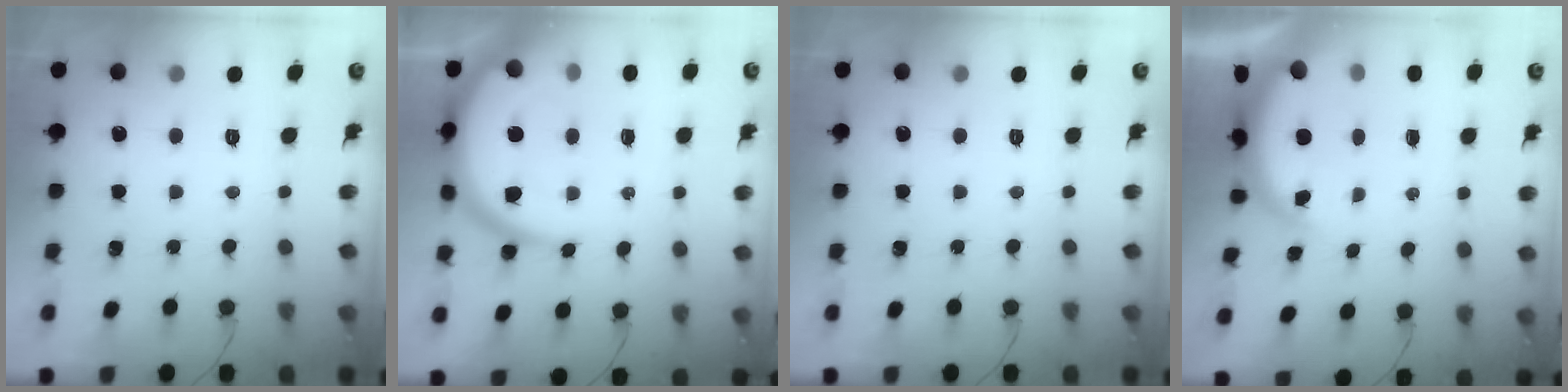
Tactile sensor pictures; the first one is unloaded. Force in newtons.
{"total": 14.1, "press": 14.1, "slide": 1.5}
{"total": 0.0}
{"total": 4.7, "press": 4.6, "slide": 0.9}